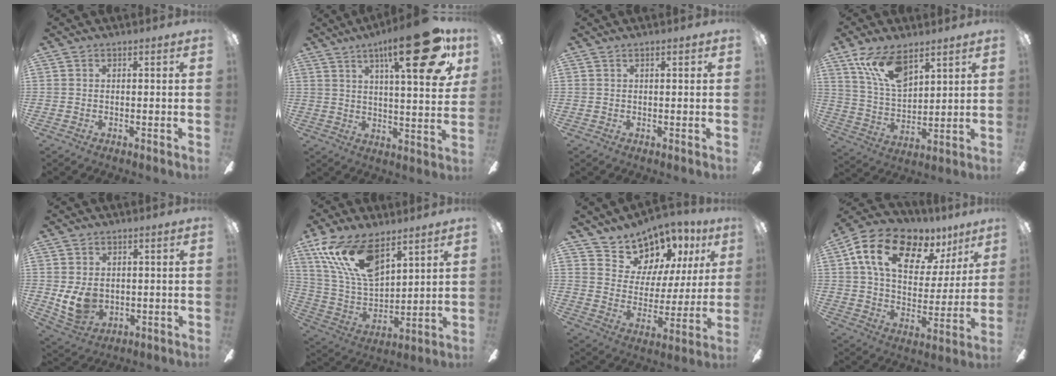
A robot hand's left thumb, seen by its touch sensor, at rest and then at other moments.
{"total": 22.8, "force": [11.7, 6.7, 18.4], "torque": [-0.252, -0.055, 0.170]}
{"total": 1.2, "force": [0.7, 0.2, 1.0], "torque": [-0.020, 0.001, 0.011]}
{"total": 13.3, "force": [8.8, 5.9, 8.1], "torque": [-0.159, -0.029, 0.164]}
{"total": 8.3, "force": [0.7, 6.5, 5.2], "torque": [-0.111, -0.010, 0.012]}
{"total": 18.4, "force": [11.4, 8.6, 11.6], "torque": [-0.254, -0.052, 0.207]}
{"total": 11.5, "force": [9.6, 6.4, 1.3], "torque": [-0.043, -0.086, 0.183]}
{"total": 18.6, "force": [10.8, 10.7, 10.8], "torque": [-0.193, -0.044, 0.189]}